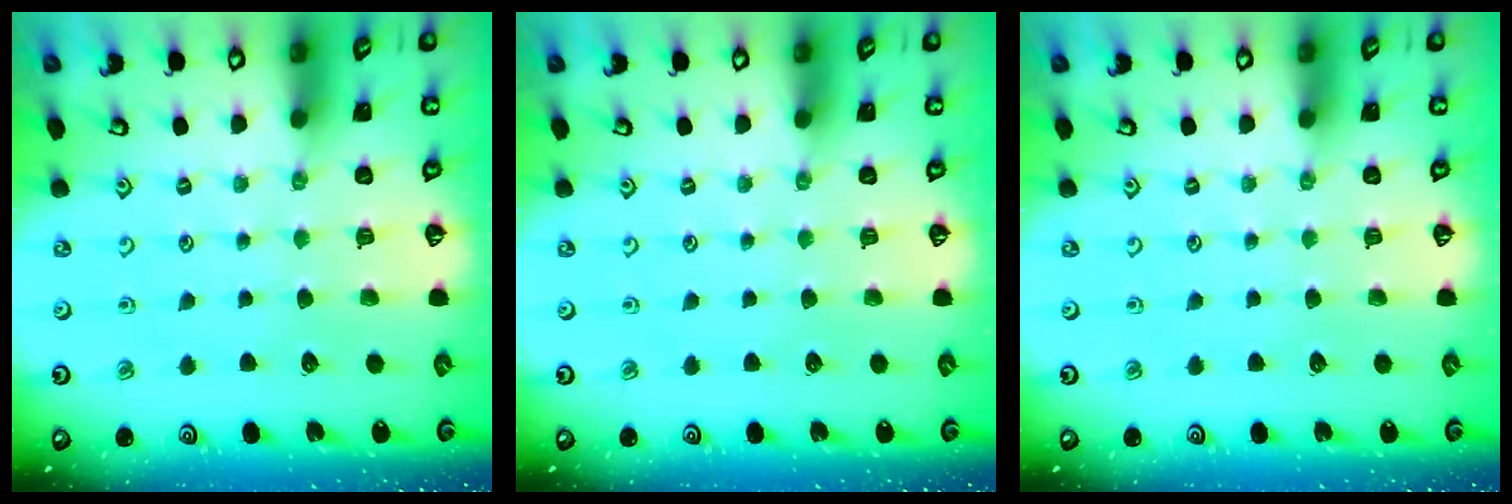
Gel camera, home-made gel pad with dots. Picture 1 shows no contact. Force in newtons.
{"total": 0.0}
{"total": 0.0}